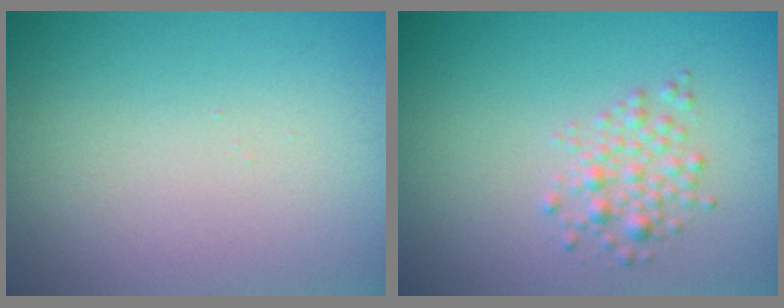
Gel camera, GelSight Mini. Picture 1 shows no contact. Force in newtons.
{"total": 2.1, "press": 2.1, "slide": 0.2}